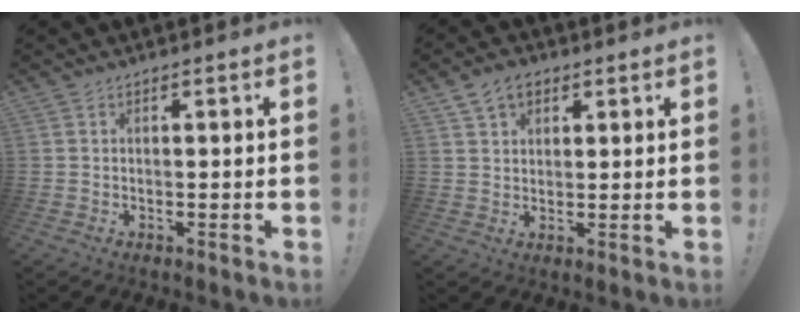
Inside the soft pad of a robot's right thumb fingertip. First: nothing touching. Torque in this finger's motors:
{"motor_torque": [-0.25, 0.25, 0.00, 0.00, 0.00]}